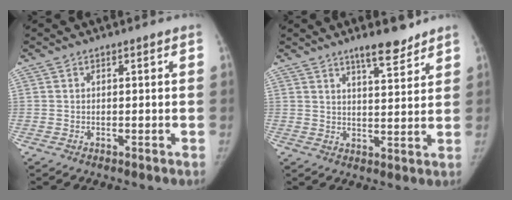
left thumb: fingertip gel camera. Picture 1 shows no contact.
{"total": 7.0, "force": [5.5, 1.6, 4.1], "torque": [-0.048, -0.040, 0.084]}